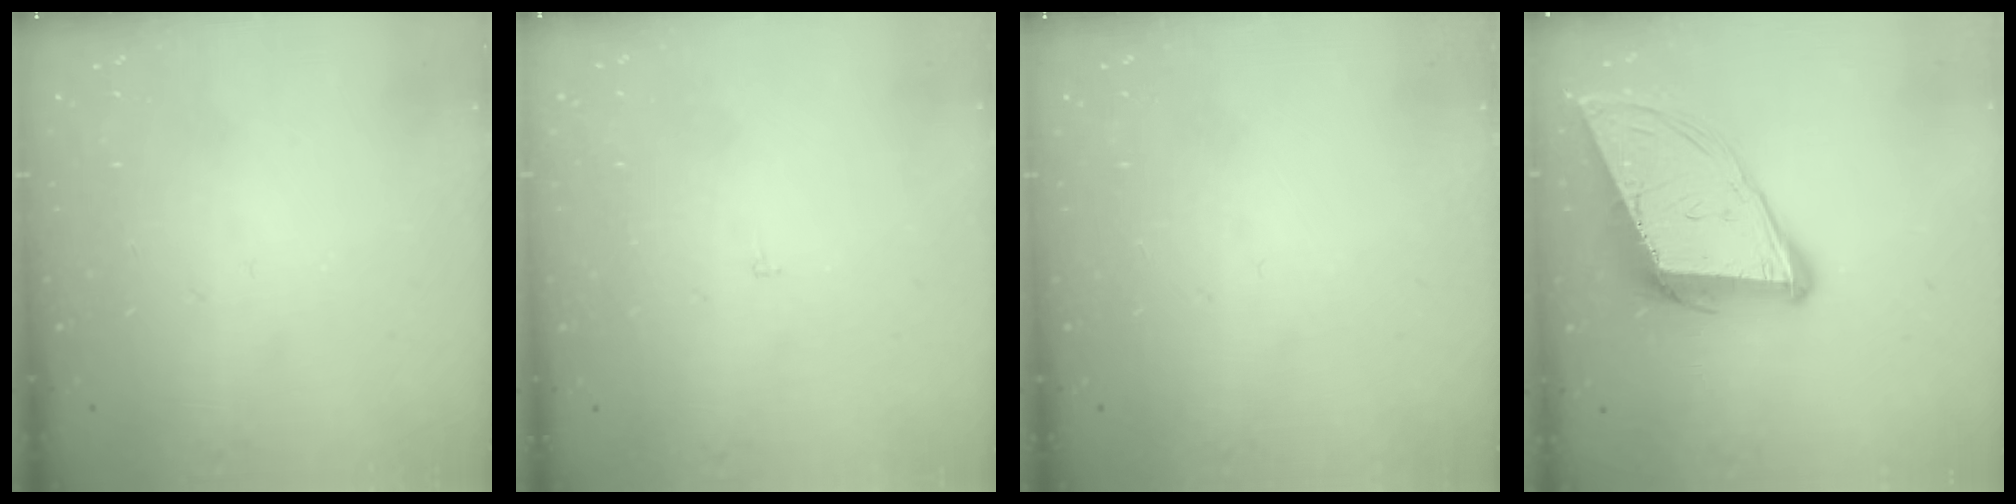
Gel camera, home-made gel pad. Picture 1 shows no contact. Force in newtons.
{"total": 2.3, "press": 2.3, "slide": 0.2}
{"total": 0.0}
{"total": 13.2, "press": 12.6, "slide": 4.0}